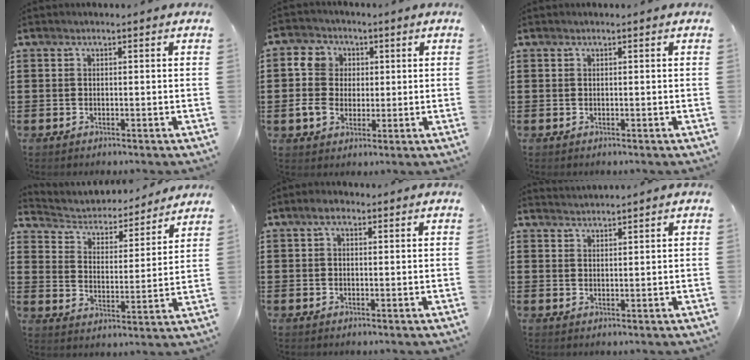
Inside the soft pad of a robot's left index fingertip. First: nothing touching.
{"total": 6.7, "force": [0.3, 6.0, 3.0], "torque": [-0.089, 0.015, 0.003]}
{"total": 0.0}
{"total": 3.5, "force": [3.3, 1.0, 0.5], "torque": [-0.033, -0.028, 0.048]}
{"total": 2.4, "force": [0.9, 1.3, 1.8], "torque": [-0.038, 0.009, 0.014]}
{"total": 1.7, "force": [1.6, -0.3, -0.2], "torque": [0.001, 0.000, 0.033]}